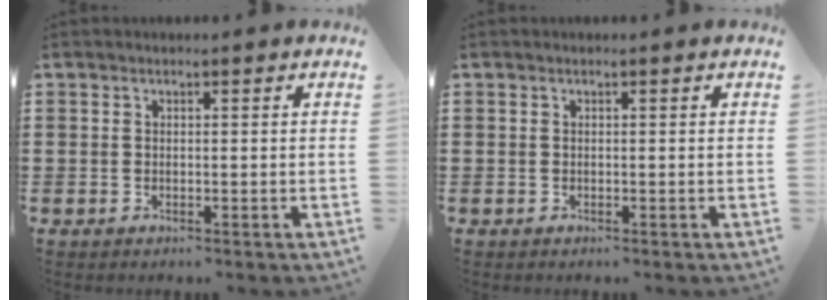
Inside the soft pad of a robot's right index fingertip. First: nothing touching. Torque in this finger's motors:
{"motor_torque": [0.08, 0.07, 0.00, 0.00]}